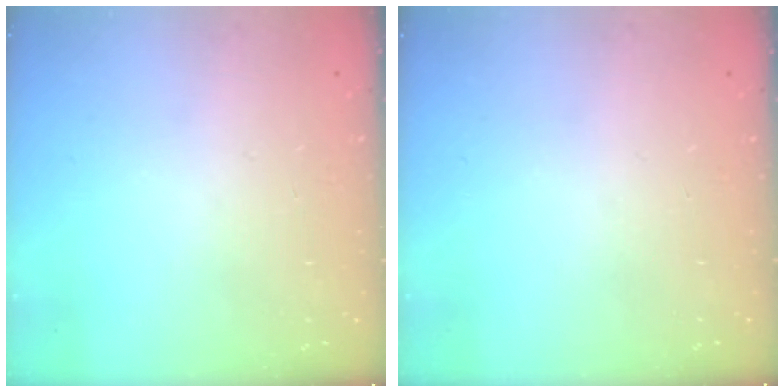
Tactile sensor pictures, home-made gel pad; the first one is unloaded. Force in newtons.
{"total": 0.0}